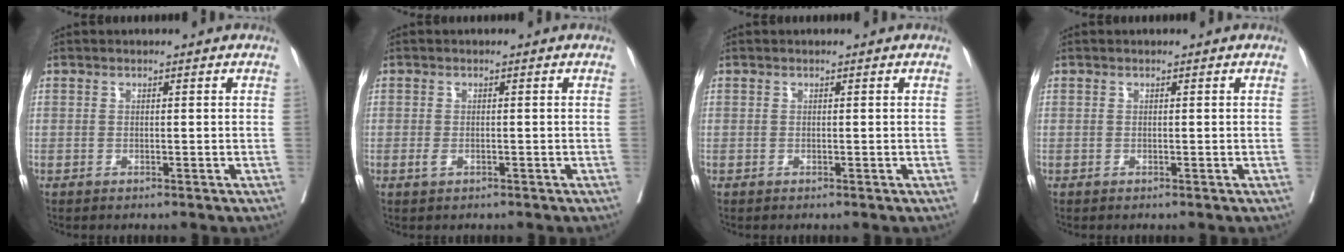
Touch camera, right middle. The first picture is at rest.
{"total": 1.1, "force": [-0.4, 0.5, 0.8], "torque": [-0.019, -0.002, -0.004]}
{"total": 0.0}
{"total": 0.0}